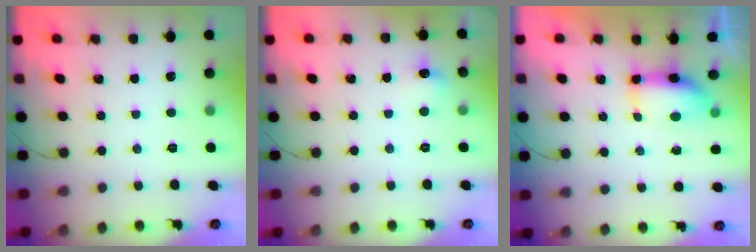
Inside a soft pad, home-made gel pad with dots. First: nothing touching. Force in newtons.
{"total": 5.9, "press": 5.7, "slide": 1.5}
{"total": 7.5, "press": 7.2, "slide": 2.1}